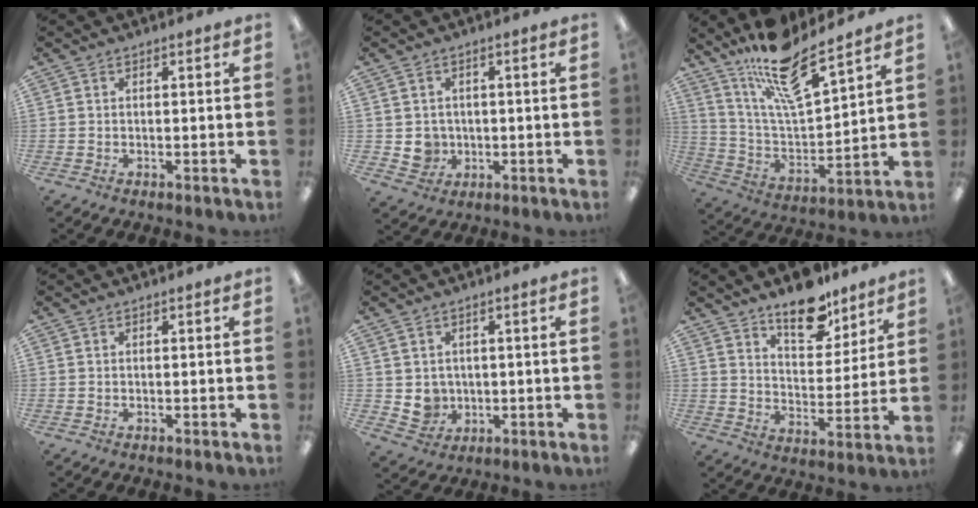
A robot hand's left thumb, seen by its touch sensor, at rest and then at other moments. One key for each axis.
{"total": 4.3, "fx": 0.3, "fy": 4.2, "fz": 1.1, "tx": -0.011, "ty": 0.004, "tz": 0.007}
{"total": 16.3, "fx": 12.8, "fy": 4.4, "fz": 9.2, "tx": -0.166, "ty": -0.085, "tz": 0.219}
{"total": 0.0}
{"total": 4.6, "fx": 1.3, "fy": 4.3, "fz": 1.0, "tx": -0.013, "ty": -0.002, "tz": 0.027}
{"total": 13.0, "fx": 10.5, "fy": 5.5, "fz": 5.3, "tx": -0.058, "ty": -0.073, "tz": 0.186}